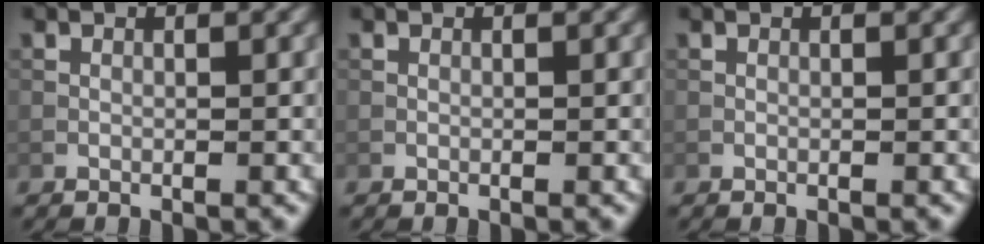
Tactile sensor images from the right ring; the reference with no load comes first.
{"total": 0.0}
{"total": 0.0}